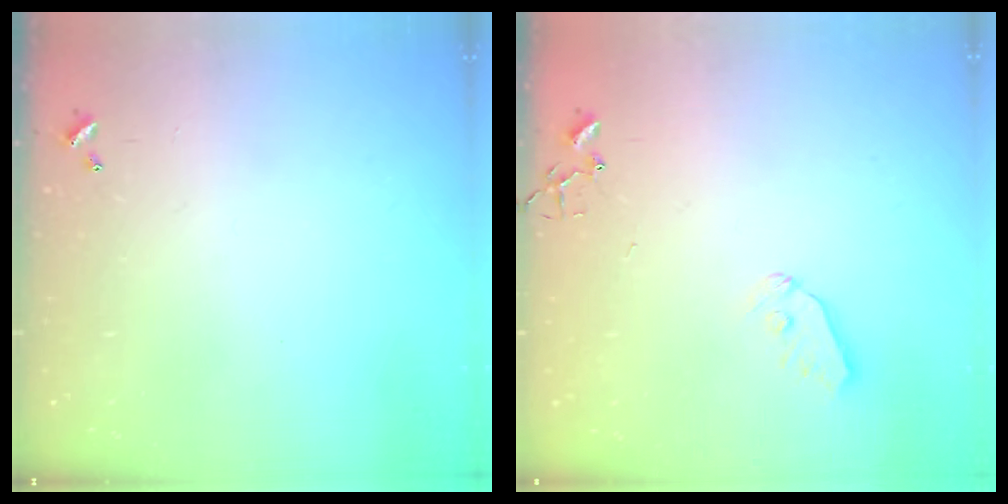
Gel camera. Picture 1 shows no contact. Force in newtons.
{"total": 6.7, "press": 6.7, "slide": 0.8}